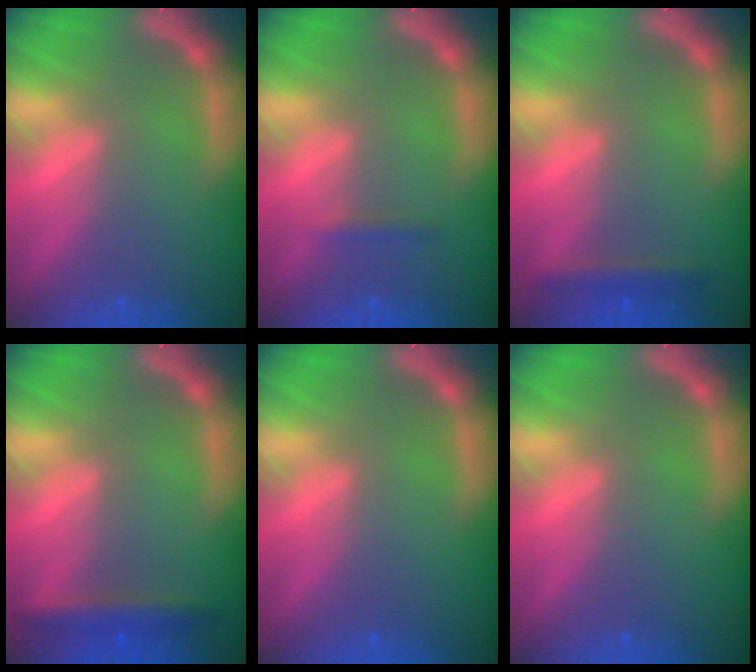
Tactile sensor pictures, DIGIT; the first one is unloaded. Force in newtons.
{"total": 0.9}
{"total": 1.9}
{"total": 2.9}
{"total": 0.0}
{"total": 0.0}